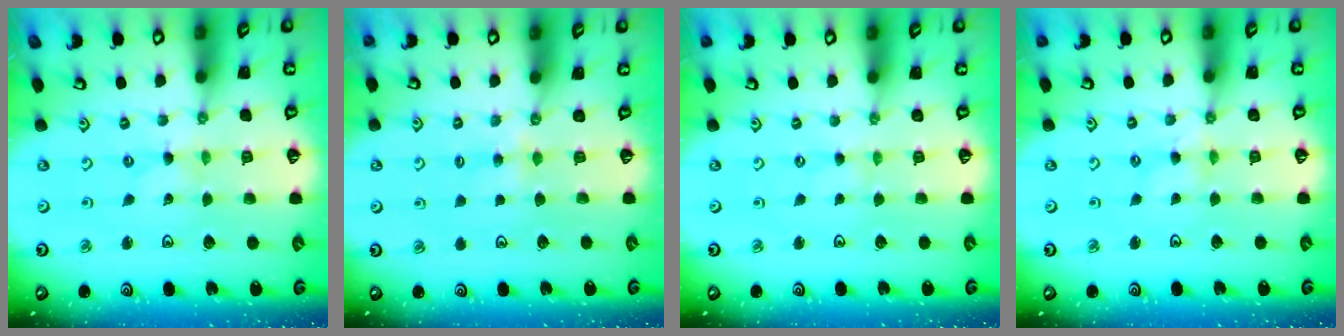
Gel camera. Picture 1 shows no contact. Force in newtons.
{"total": 2.8, "press": 2.8, "slide": 0.4}
{"total": 0.8, "press": 0.8, "slide": 0.1}
{"total": 0.9, "press": 0.8, "slide": 0.2}